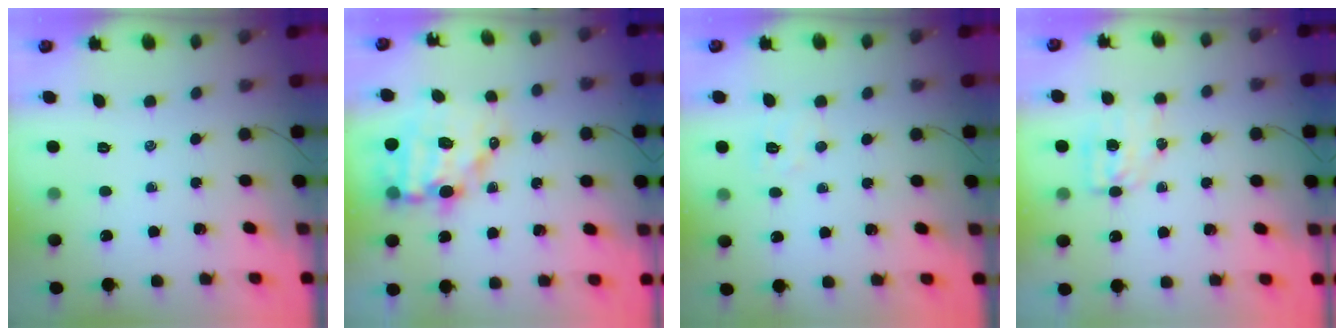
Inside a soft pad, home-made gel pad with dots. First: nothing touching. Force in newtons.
{"total": 12.0, "press": 11.5, "slide": 3.1}
{"total": 4.5, "press": 4.4, "slide": 1.2}
{"total": 4.7, "press": 4.7, "slide": 0.6}